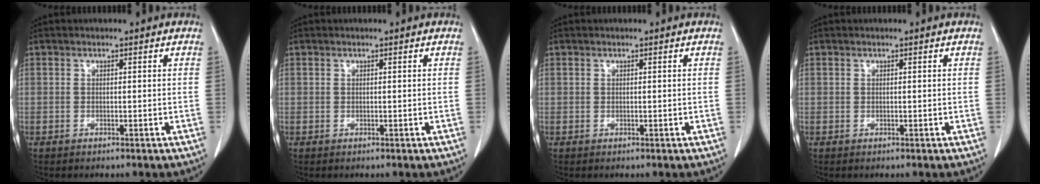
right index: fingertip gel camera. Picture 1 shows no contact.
{"total": 0.0}
{"total": 0.0}
{"total": 0.0}